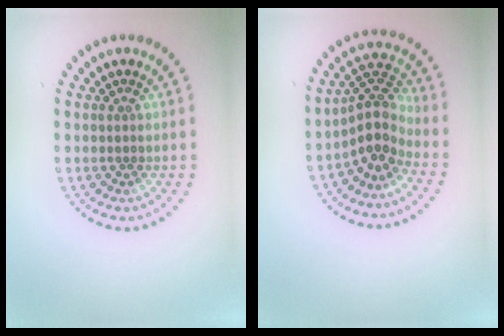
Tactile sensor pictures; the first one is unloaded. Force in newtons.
{"total": 3.6, "press": 2.6, "slide": 2.5}